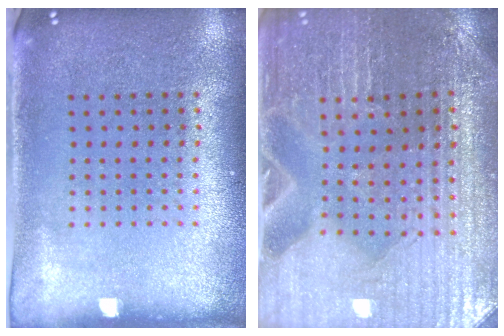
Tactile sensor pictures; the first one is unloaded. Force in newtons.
{"total": 2.5, "press": 2.4, "slide": 0.4}